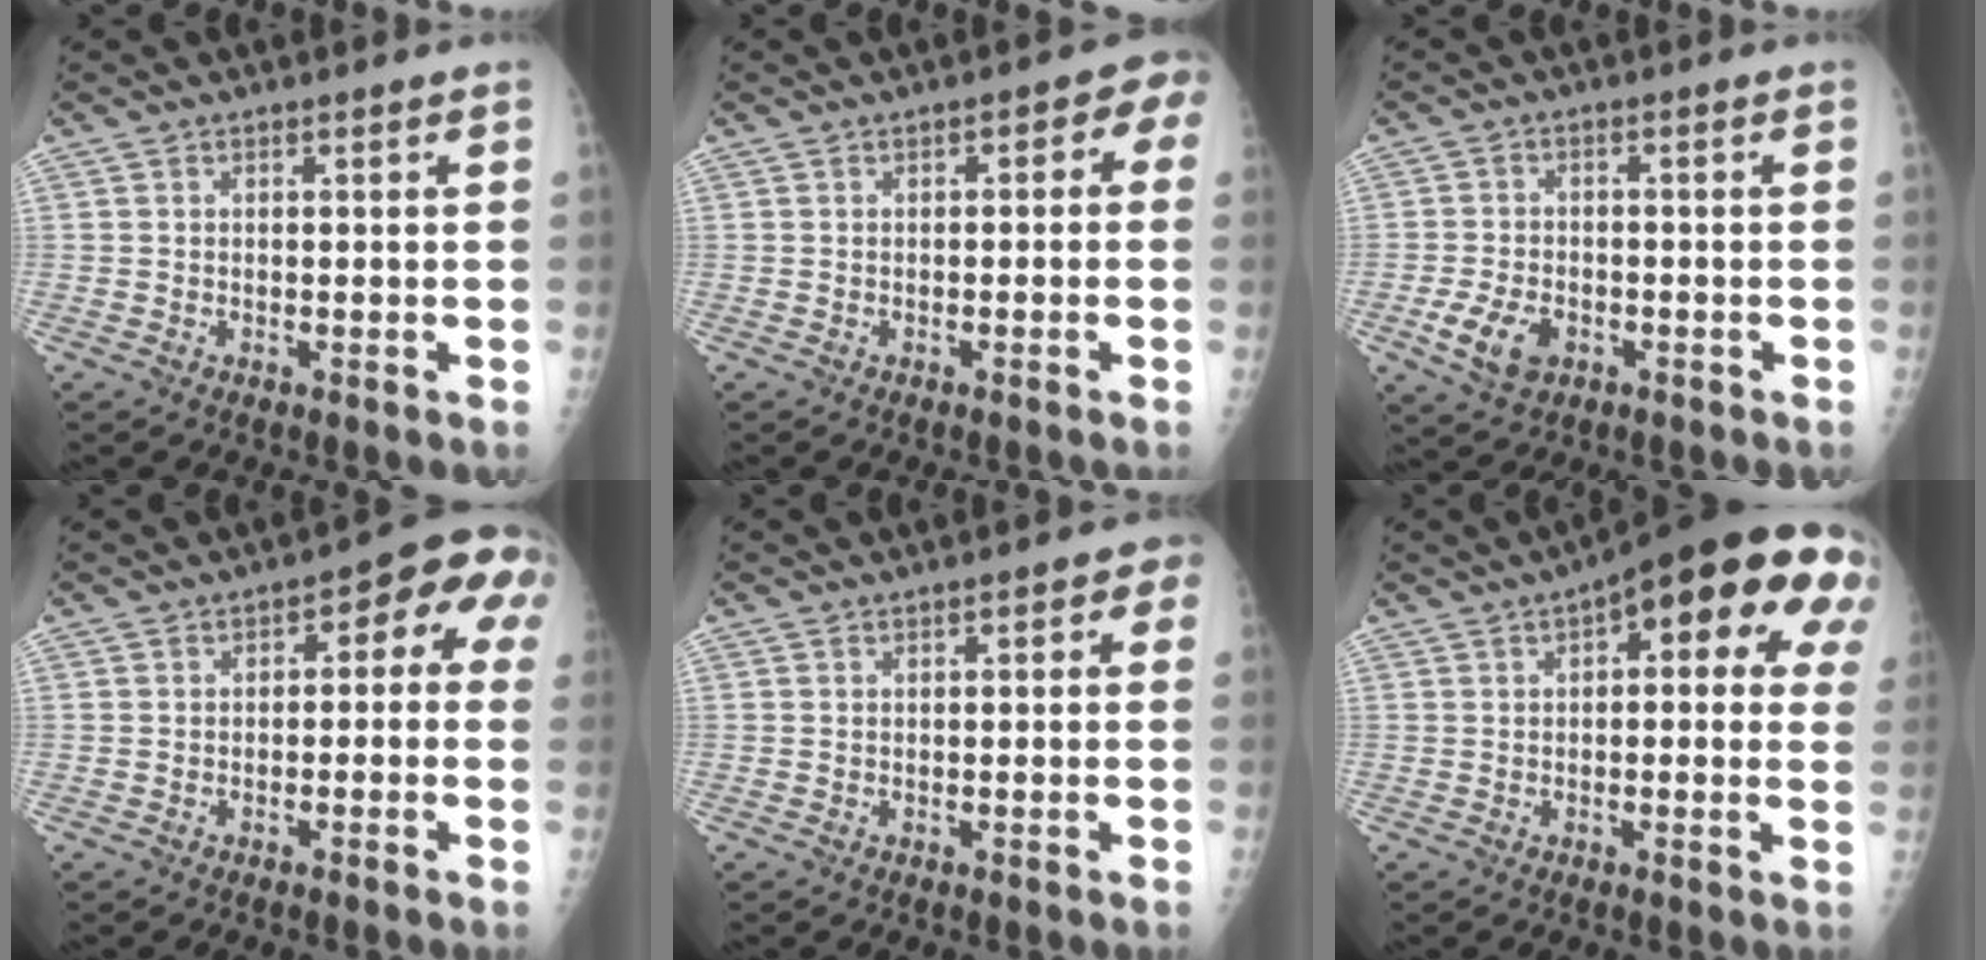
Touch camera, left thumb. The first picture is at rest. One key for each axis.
{"total": 3.8, "fx": -0.5, "fy": 2.4, "fz": 2.8, "tx": -0.009, "ty": 0.026, "tz": -0.016}
{"total": 6.7, "fx": -2.7, "fy": 4.5, "fz": 4.2, "tx": -0.078, "ty": 0.005, "tz": -0.045}
{"total": 7.8, "fx": -0.2, "fy": 4.6, "fz": 6.3, "tx": -0.037, "ty": 0.041, "tz": -0.016}
{"total": 2.4, "fx": 0.2, "fy": 1.5, "fz": 1.9, "tx": -0.005, "ty": 0.006, "tz": -0.008}
{"total": 18.5, "fx": 6.4, "fy": 7.2, "fz": 15.8, "tx": -0.176, "ty": 0.018, "tz": 0.067}